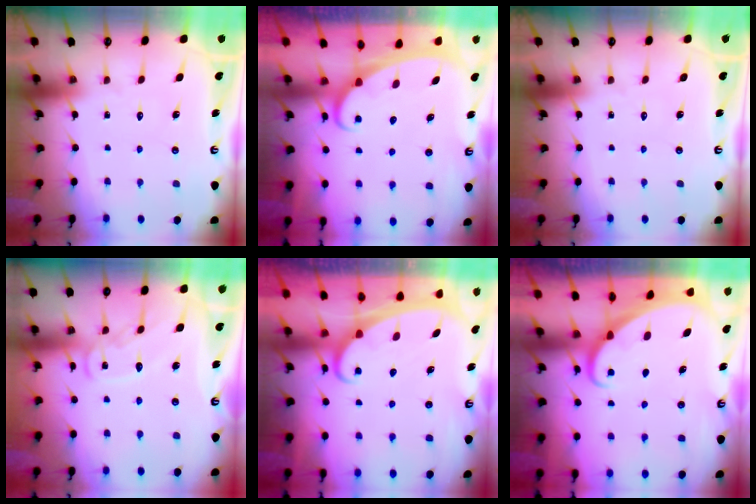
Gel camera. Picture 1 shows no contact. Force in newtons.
{"total": 2.6, "press": 2.6, "slide": 0.3}
{"total": 0.0}
{"total": 9.6, "press": 9.6, "slide": 0.7}
{"total": 2.4, "press": 2.4, "slide": 0.3}
{"total": 2.0, "press": 2.0, "slide": 0.3}